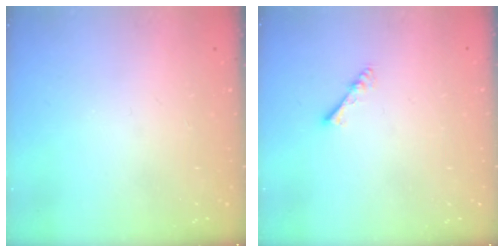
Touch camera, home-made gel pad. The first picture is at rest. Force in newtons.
{"total": 2.9, "press": 2.8, "slide": 0.5}